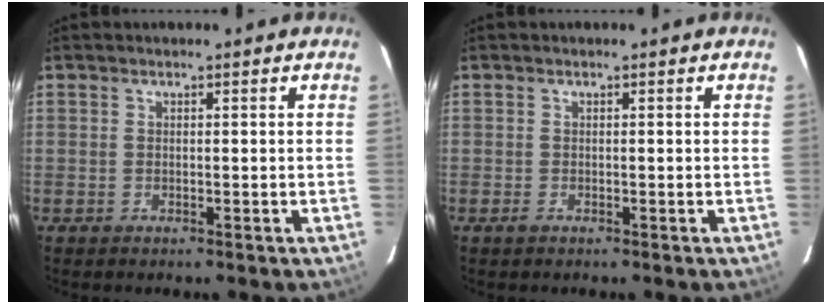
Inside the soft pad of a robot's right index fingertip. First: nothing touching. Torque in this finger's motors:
{"motor_torque": [0.06, -0.02, 0.08, 0.02]}